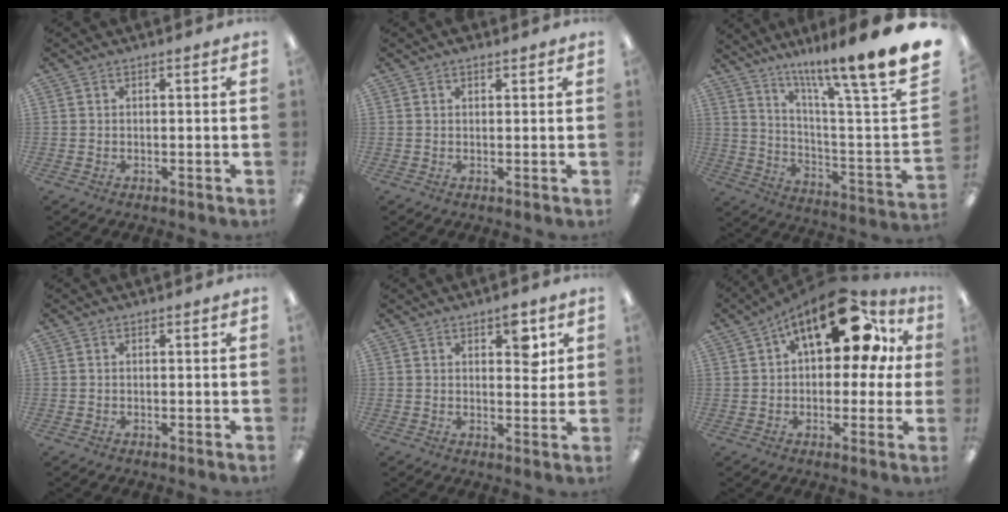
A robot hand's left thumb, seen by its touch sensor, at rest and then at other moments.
{"total": 1.5, "force": [1.1, 0.6, 0.8], "torque": [-0.010, -0.003, 0.018]}
{"total": 15.6, "force": [12.5, -1.5, 9.2], "torque": [-0.139, -0.115, 0.182]}
{"total": 0.0}
{"total": 5.9, "force": [2.9, 2.8, 4.3], "torque": [-0.043, -0.013, 0.040]}
{"total": 19.3, "force": [9.3, 9.1, 14.2], "torque": [-0.204, -0.038, 0.151]}